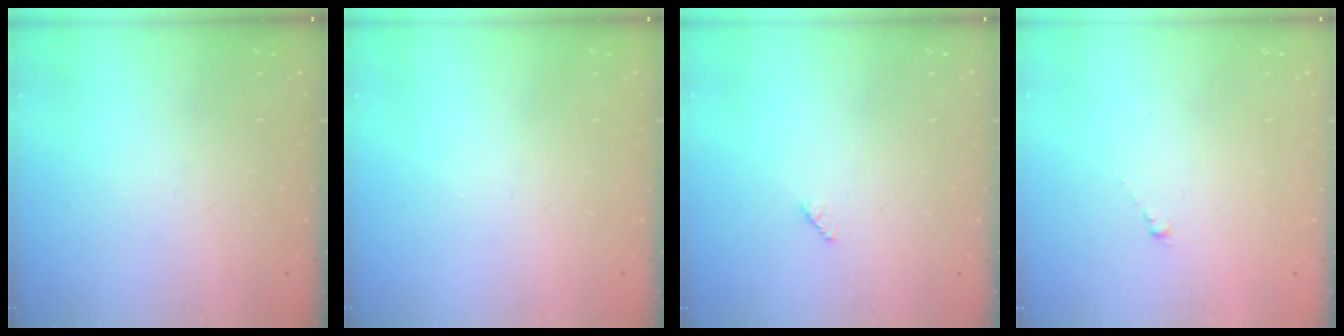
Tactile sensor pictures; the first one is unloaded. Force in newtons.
{"total": 0.0}
{"total": 1.9, "press": 1.9, "slide": 0.3}
{"total": 0.0}